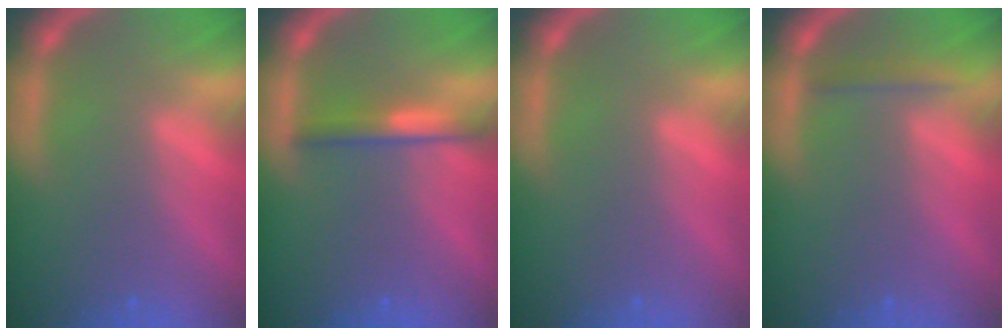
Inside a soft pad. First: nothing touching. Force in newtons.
{"total": 2.4}
{"total": 0.0}
{"total": 1.4}